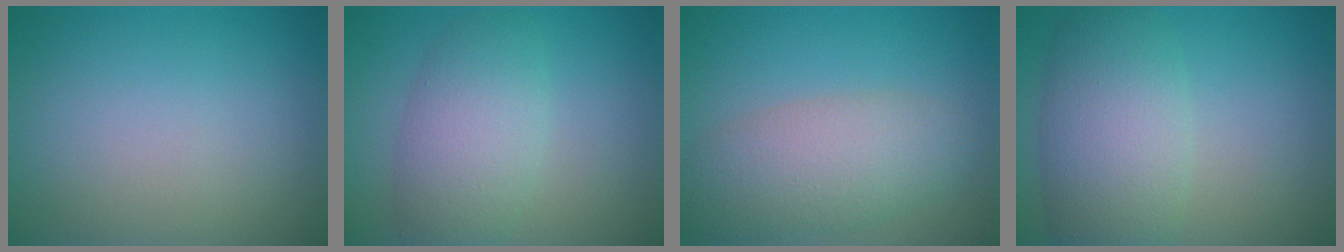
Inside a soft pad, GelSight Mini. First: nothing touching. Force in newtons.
{"total": 5.1, "press": 5.1, "slide": 0.2}
{"total": 5.6, "press": 5.6, "slide": 0.3}
{"total": 6.7, "press": 6.6, "slide": 0.3}